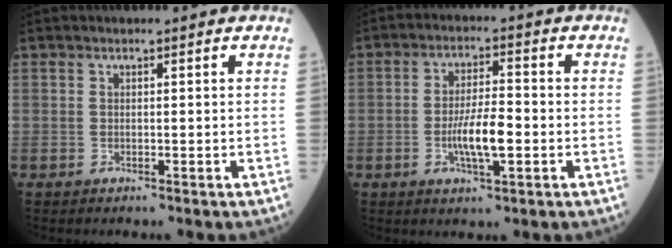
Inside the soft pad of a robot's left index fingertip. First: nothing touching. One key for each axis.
{"total": 6.6, "fx": -1.6, "fy": 1.3, "fz": 6.2, "tx": -0.123, "ty": -0.002, "tz": -0.029}